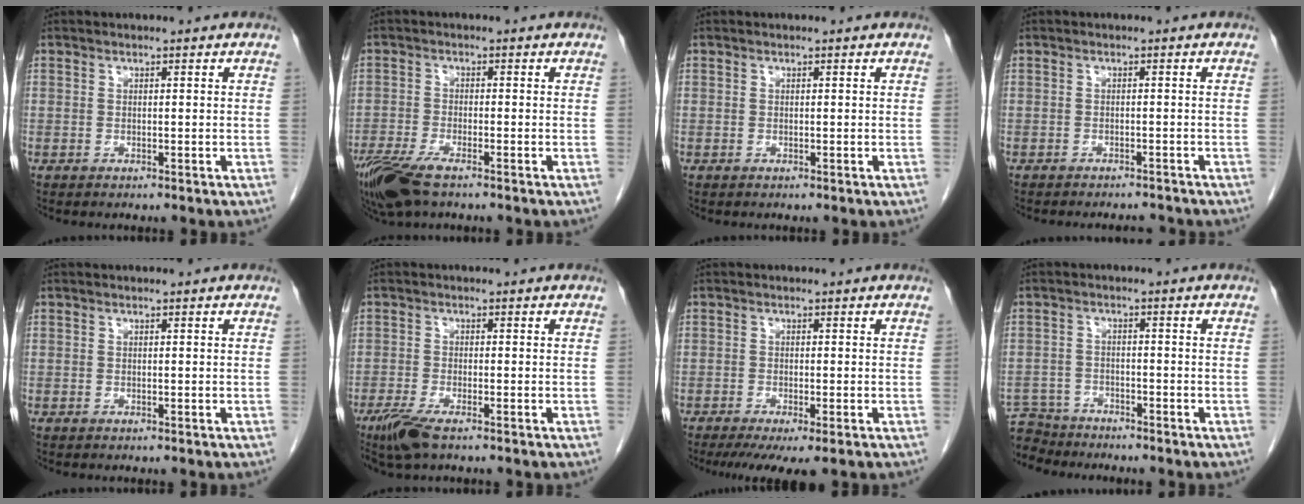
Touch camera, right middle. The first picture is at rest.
{"total": 8.3, "force": [-5.8, 2.2, 5.5], "torque": [-0.108, -0.020, -0.105]}
{"total": 0.0}
{"total": 4.4, "force": [-4.2, 0.7, 0.9], "torque": [-0.007, -0.005, -0.054]}
{"total": 0.0}
{"total": 5.0, "force": [-3.4, 0.9, 3.6], "torque": [-0.075, -0.014, -0.062]}
{"total": 5.7, "force": [-3.8, 1.1, 4.1], "torque": [-0.060, -0.016, -0.060]}
{"total": 6.8, "force": [-6.4, 2.1, 0.0], "torque": [0.000, -0.001, -0.117]}